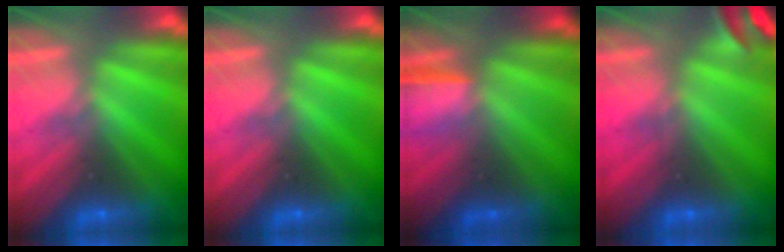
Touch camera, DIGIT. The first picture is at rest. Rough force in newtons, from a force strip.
{"total": 0.0}
{"total": 1.4}
{"total": 2.8}